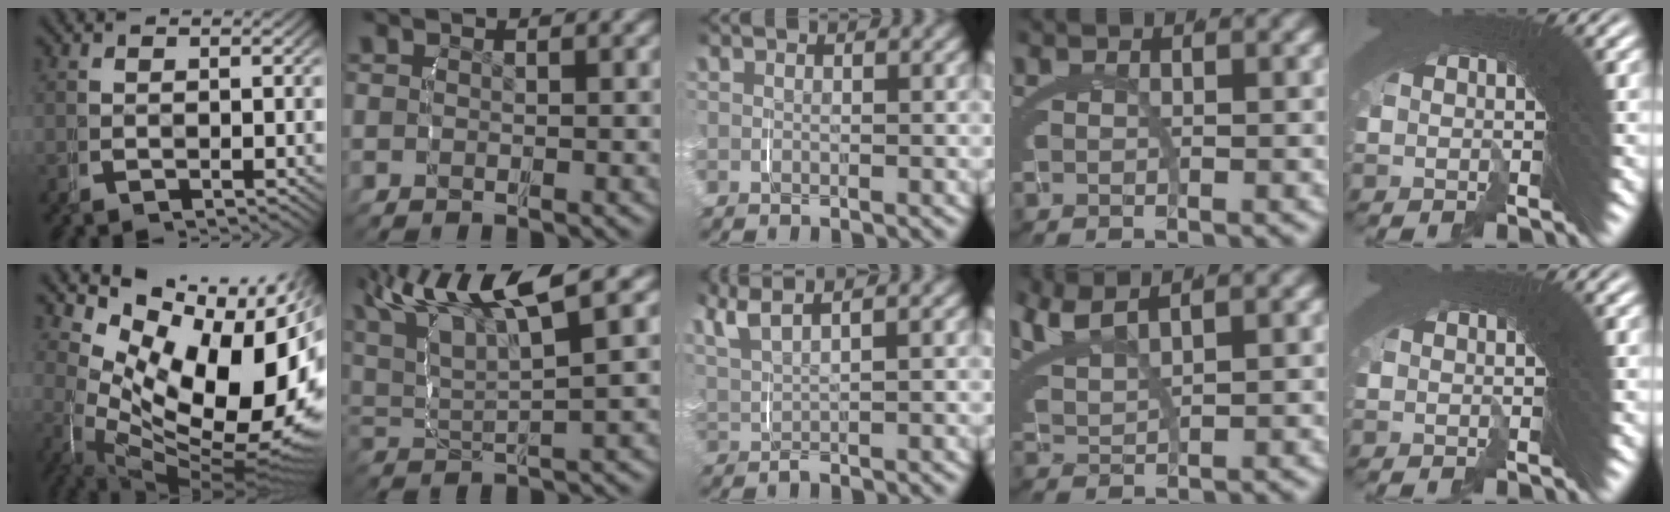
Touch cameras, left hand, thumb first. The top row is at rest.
{"thumb": {"total": 22.2, "force": [-0.1, 14.1, 17.1], "torque": [-0.265, -0.051, 0.024]}, "index": {"total": 8.3, "force": [5.2, 3.4, 5.6], "torque": [-0.115, 0.006, 0.087]}, "middle": {"total": 5.6, "force": [3.4, 2.9, 3.5], "torque": [-0.087, 0.006, 0.056]}, "ring": {"total": 4.5, "force": [3.4, 1.4, 2.6], "torque": [-0.076, 0.000, 0.070]}}